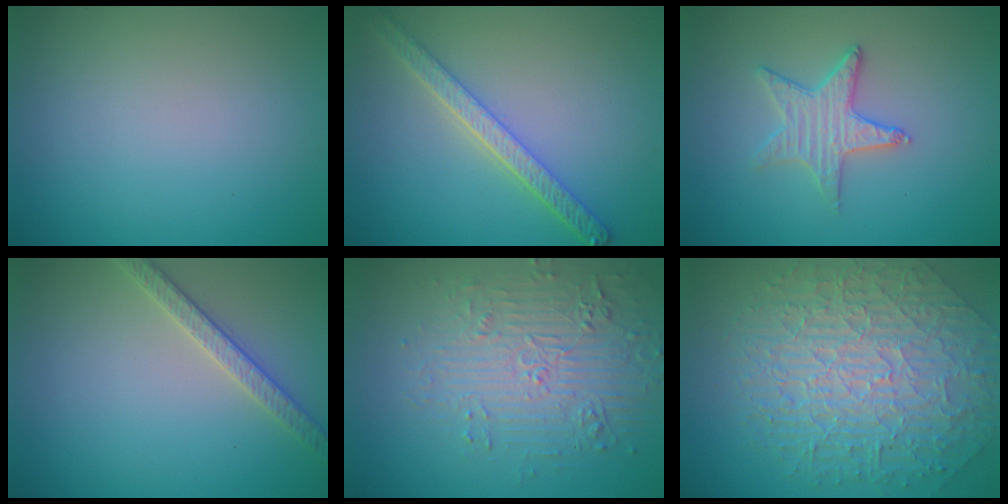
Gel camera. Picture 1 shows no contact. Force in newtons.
{"total": 4.1, "press": 3.3, "slide": 2.4}
{"total": 2.8, "press": 2.8, "slide": 0.4}
{"total": 2.7, "press": 2.6, "slide": 0.6}
{"total": 4.7, "press": 4.2, "slide": 2.3}
{"total": 9.8, "press": 6.8, "slide": 7.0}